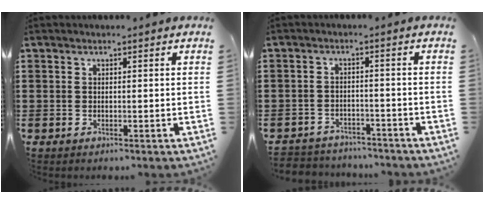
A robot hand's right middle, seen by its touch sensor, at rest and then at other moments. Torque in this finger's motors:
{"motor_torque": [0.29, -0.19, 0.13, 0.02]}